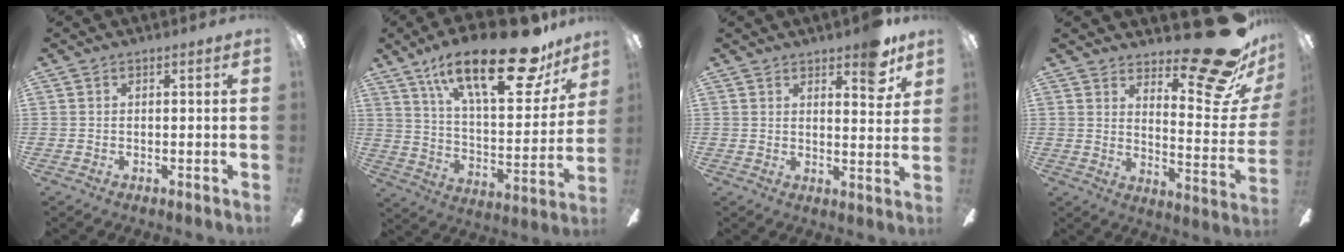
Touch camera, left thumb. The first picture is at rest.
{"total": 27.9, "force": [18.1, 9.4, 19.1], "torque": [-0.290, -0.103, 0.295]}
{"total": 7.8, "force": [5.8, 2.7, 4.4], "torque": [-0.045, -0.029, 0.096]}
{"total": 21.6, "force": [15.3, 6.2, 13.9], "torque": [-0.169, -0.112, 0.246]}